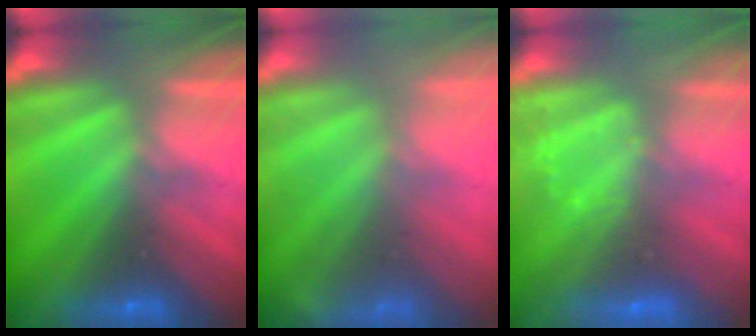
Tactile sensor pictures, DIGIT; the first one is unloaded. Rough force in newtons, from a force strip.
{"total": 1.4}
{"total": 3.4}